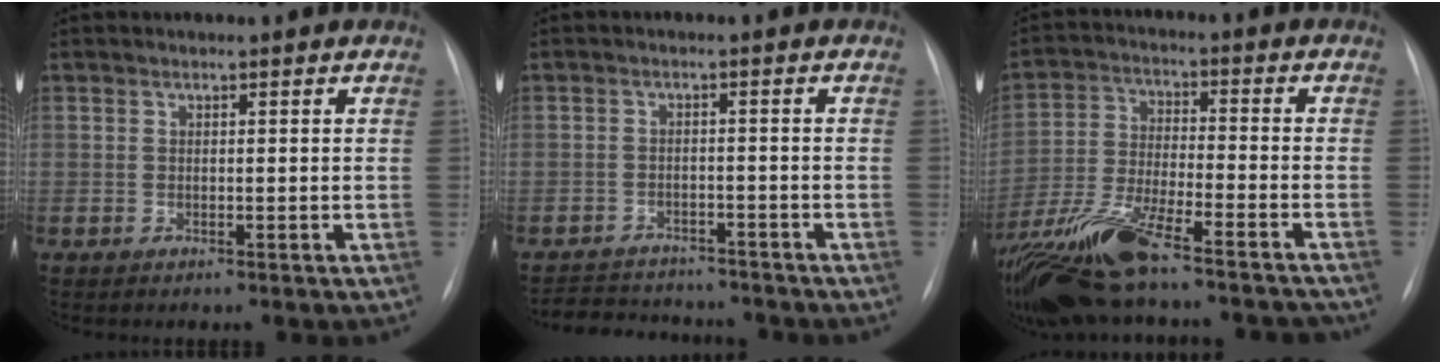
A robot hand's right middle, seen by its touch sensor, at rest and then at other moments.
{"total": 9.2, "force": [-8.5, 2.9, 1.9], "torque": [-0.034, 0.007, -0.115]}
{"total": 20.1, "force": [-16.5, 3.6, 11.0], "torque": [-0.231, -0.016, -0.280]}